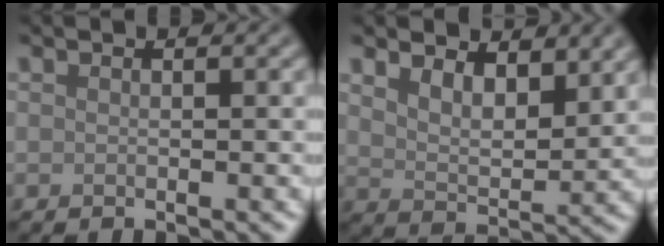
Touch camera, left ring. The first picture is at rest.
{"total": 4.6, "force": [3.3, 2.0, 2.6], "torque": [-0.051, -0.004, 0.051]}